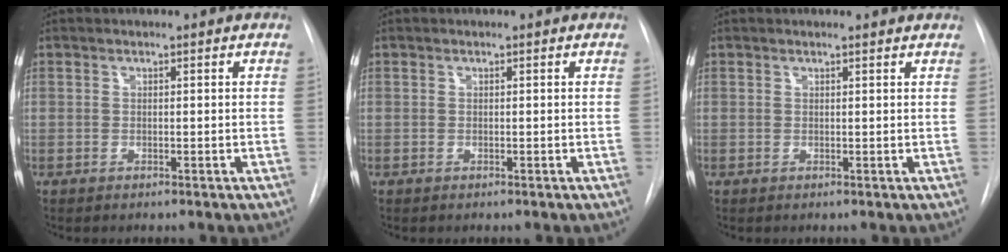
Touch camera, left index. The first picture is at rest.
{"total": 0.0}
{"total": 2.7, "force": [2.7, 0.2, 0.5], "torque": [-0.012, 0.005, 0.024]}